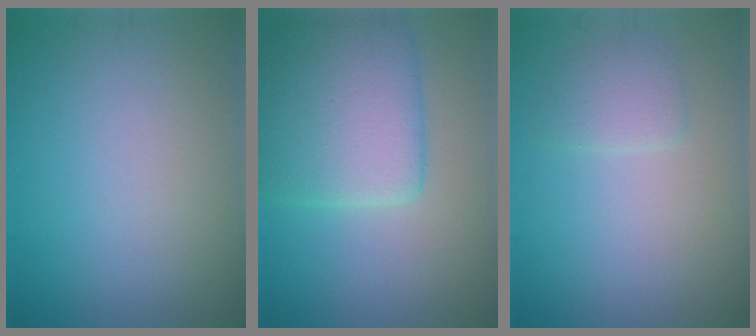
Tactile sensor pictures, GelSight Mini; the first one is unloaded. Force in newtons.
{"total": 7.2, "press": 7.2, "slide": 0.5}
{"total": 1.7, "press": 1.6, "slide": 0.2}